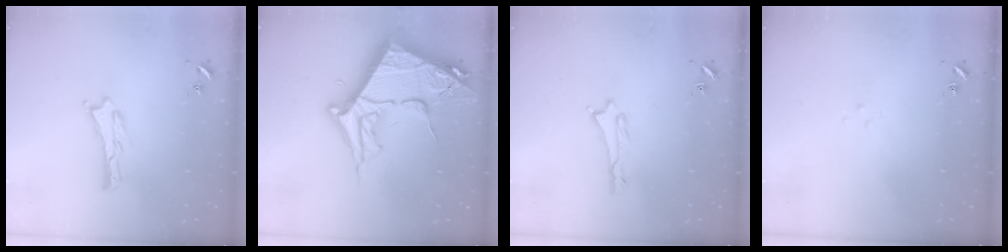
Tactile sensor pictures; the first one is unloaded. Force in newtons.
{"total": 14.3, "press": 14.2, "slide": 1.4}
{"total": 0.6, "press": 0.5, "slide": 0.2}
{"total": 1.8, "press": 1.8, "slide": 0.1}